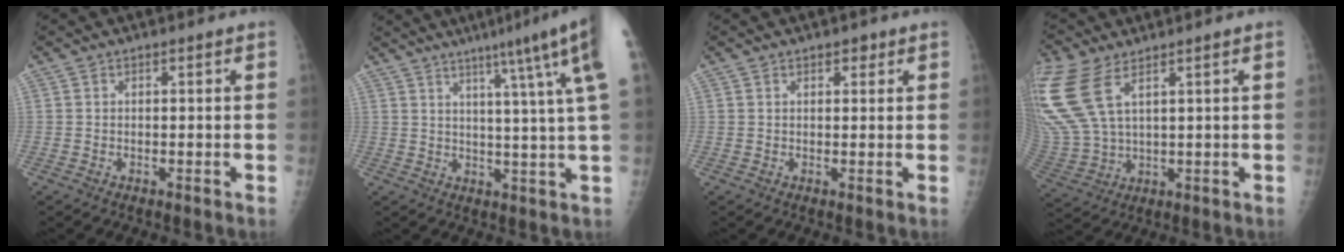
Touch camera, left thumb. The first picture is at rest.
{"total": 15.9, "force": [8.4, -0.2, 13.5], "torque": [-0.180, -0.023, 0.097]}
{"total": 1.7, "force": [1.1, 1.0, 0.8], "torque": [0.007, -0.006, 0.011]}
{"total": 16.5, "force": [7.8, 7.6, 12.3], "torque": [-0.321, -0.013, 0.170]}